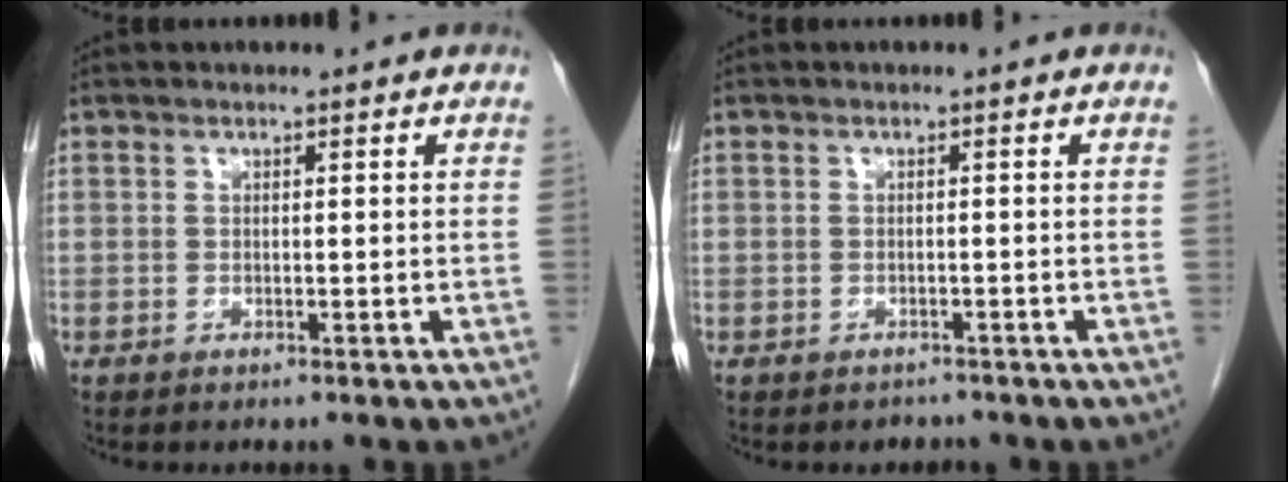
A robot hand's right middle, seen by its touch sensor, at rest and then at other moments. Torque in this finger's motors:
{"motor_torque": [0.34, -0.20, -0.13, -0.01]}